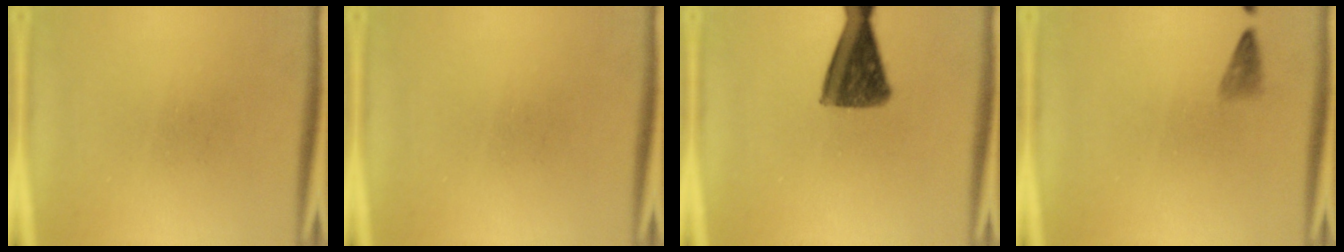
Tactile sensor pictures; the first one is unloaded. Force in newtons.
{"total": 0.0}
{"total": 10.9}
{"total": 1.2}